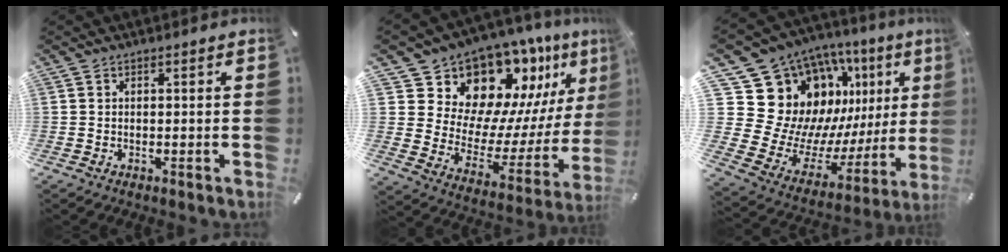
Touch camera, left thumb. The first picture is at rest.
{"total": 16.3, "force": [14.2, 7.3, 3.3], "torque": [-0.045, -0.148, 0.250]}
{"total": 19.0, "force": [10.4, 14.1, 7.4], "torque": [-0.079, -0.129, 0.232]}